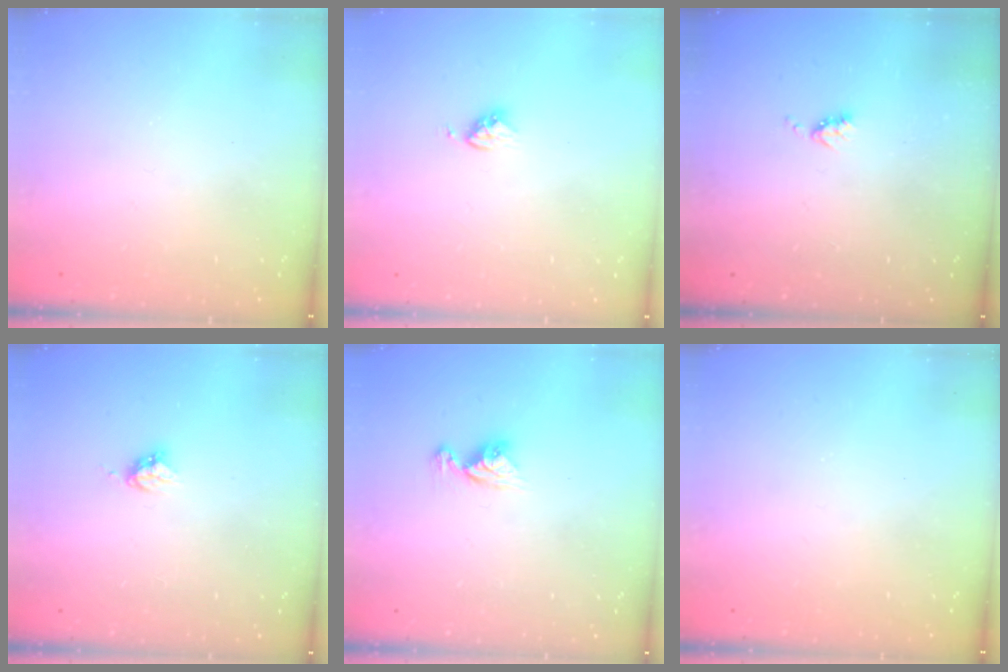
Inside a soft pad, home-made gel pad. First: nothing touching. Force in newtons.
{"total": 3.9, "press": 3.8, "slide": 0.4}
{"total": 3.9, "press": 3.8, "slide": 0.6}
{"total": 3.9, "press": 3.9, "slide": 0.1}
{"total": 8.2, "press": 8.2, "slide": 0.8}
{"total": 0.0}